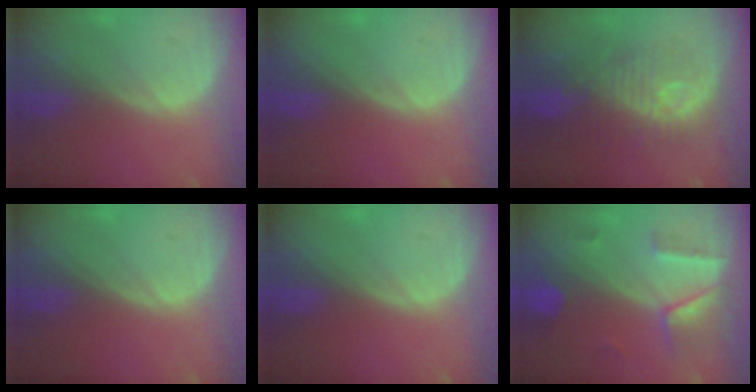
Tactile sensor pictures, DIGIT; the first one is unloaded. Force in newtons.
{"total": 0.0}
{"total": 9.4, "press": 9.4, "slide": 1.2}
{"total": 0.0}
{"total": 0.0}
{"total": 7.3, "press": 6.4, "slide": 3.5}